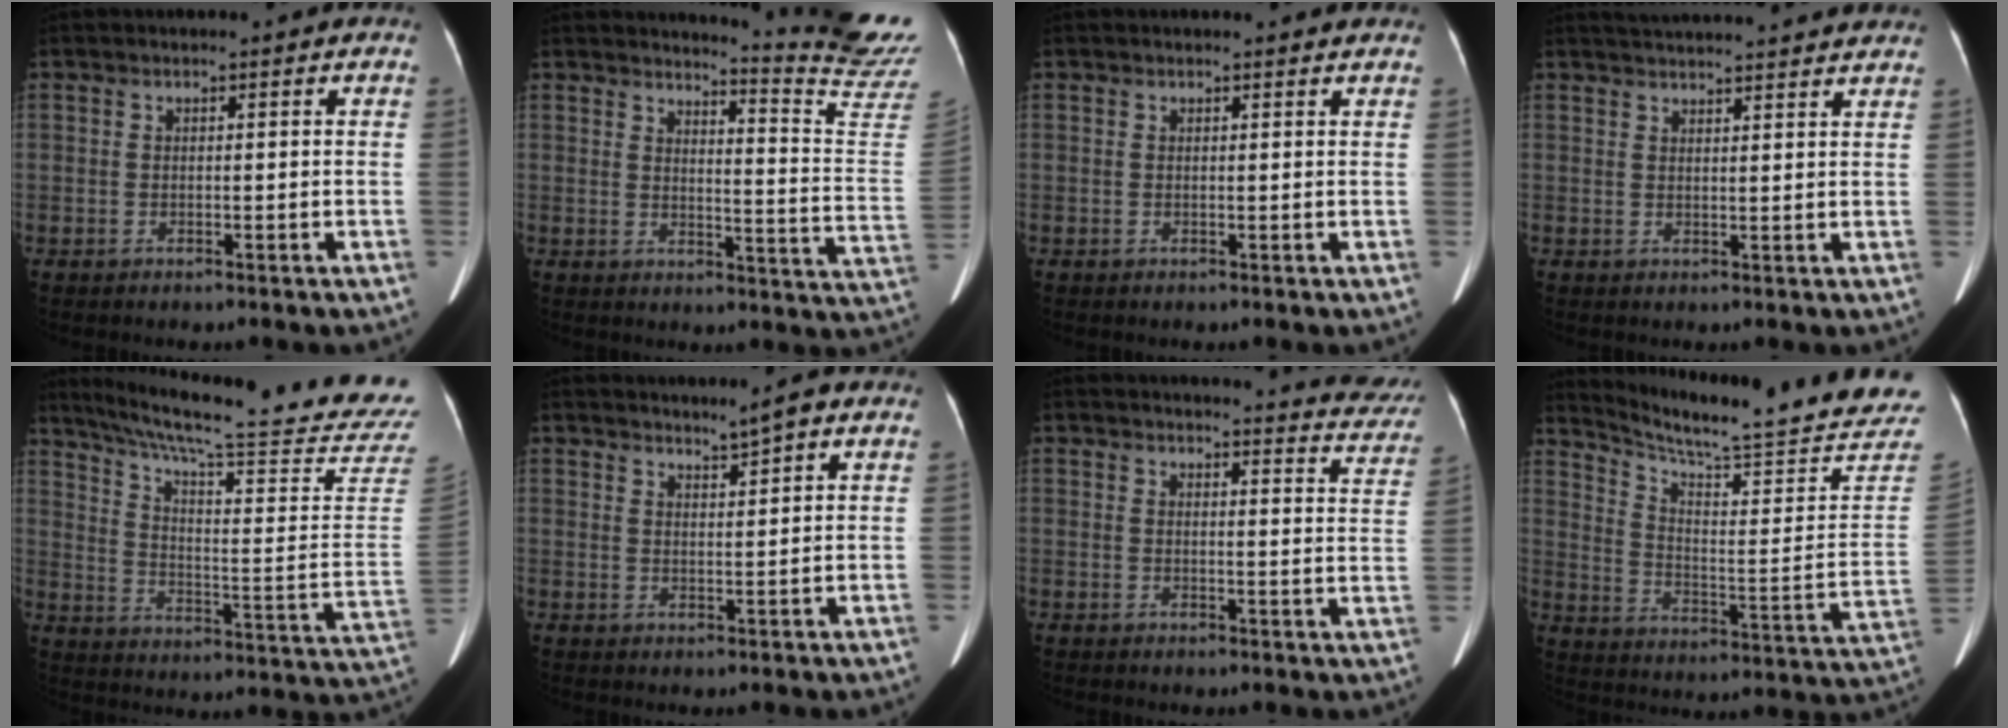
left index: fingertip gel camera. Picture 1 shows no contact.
{"total": 14.1, "force": [13.5, -3.1, 2.3], "torque": [-0.040, -0.148, 0.146]}
{"total": 1.2, "force": [1.2, 0.1, 0.1], "torque": [-0.010, -0.007, 0.009]}
{"total": 14.1, "force": [13.3, 0.7, 4.6], "torque": [-0.072, 0.019, 0.170]}
{"total": 27.7, "force": [24.0, -0.5, 13.8], "torque": [-0.224, -0.119, 0.308]}
{"total": 2.3, "force": [1.9, -0.5, 1.1], "torque": [-0.028, -0.005, 0.038]}
{"total": 13.1, "force": [12.8, 1.2, 2.1], "torque": [0.003, -0.081, 0.110]}
{"total": 25.1, "force": [23.2, 0.1, 9.6], "torque": [-0.157, -0.127, 0.295]}